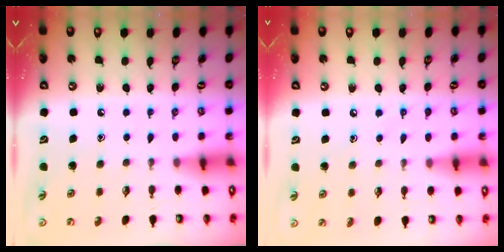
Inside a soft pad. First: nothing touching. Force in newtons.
{"total": 4.3, "press": 4.2, "slide": 0.4}